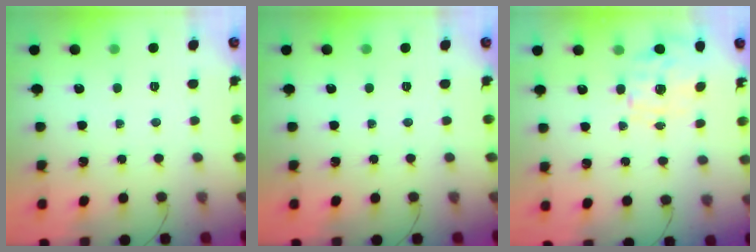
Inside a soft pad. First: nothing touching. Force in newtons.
{"total": 0.0}
{"total": 1.6, "press": 1.5, "slide": 0.6}